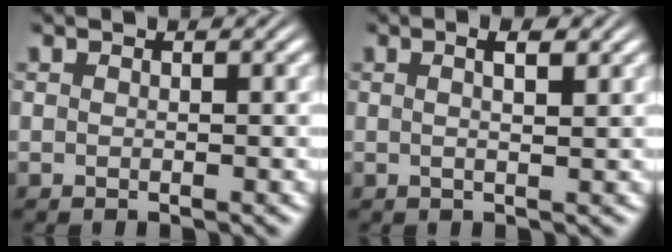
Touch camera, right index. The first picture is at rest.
{"total": 2.1, "force": [0.7, 0.4, 1.9], "torque": [-0.025, 0.004, 0.008]}